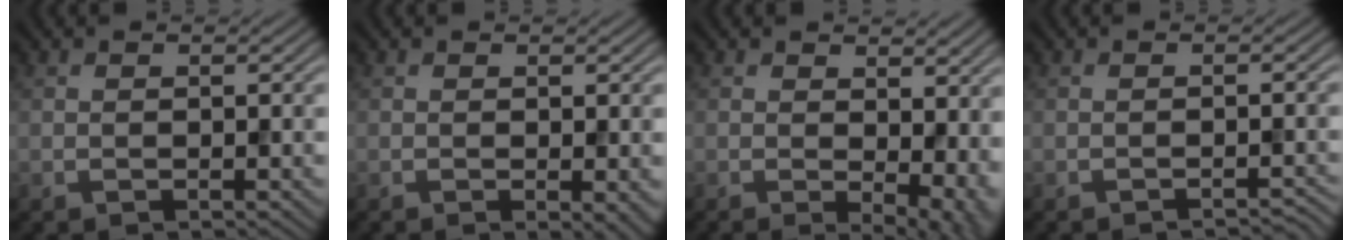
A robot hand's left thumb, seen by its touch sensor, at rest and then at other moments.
{"total": 1.8, "force": [-0.3, 0.3, 1.8], "torque": [-0.025, -0.008, -0.005]}
{"total": 7.0, "force": [0.4, 3.5, 6.0], "torque": [-0.089, -0.012, 0.016]}
{"total": 1.8, "force": [-1.5, 0.3, 0.9], "torque": [0.000, 0.003, -0.026]}